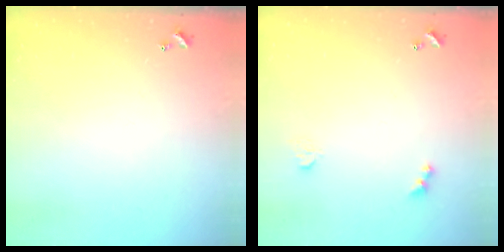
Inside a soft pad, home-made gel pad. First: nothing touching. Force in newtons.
{"total": 2.9, "press": 2.8, "slide": 0.7}